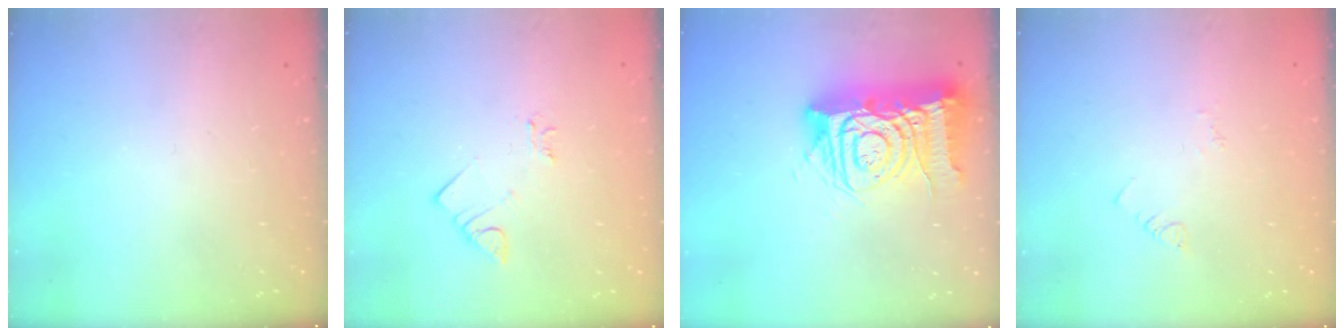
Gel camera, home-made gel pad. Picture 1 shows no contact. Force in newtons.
{"total": 3.3, "press": 3.2, "slide": 0.4}
{"total": 17.8, "press": 17.7, "slide": 1.9}
{"total": 2.5, "press": 2.5, "slide": 0.4}